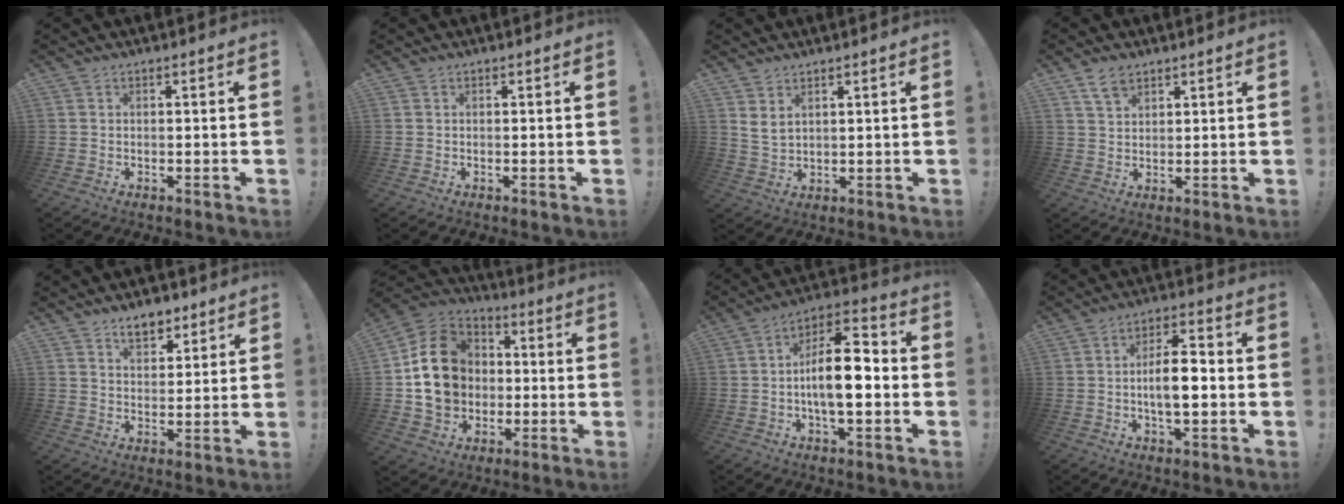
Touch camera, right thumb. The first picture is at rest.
{"total": 0.0}
{"total": 4.2, "force": [2.7, 1.8, 2.6], "torque": [-0.051, -0.012, 0.053]}
{"total": 5.1, "force": [3.6, 2.8, 2.3], "torque": [-0.041, -0.010, 0.066]}
{"total": 7.4, "force": [5.2, 4.3, 3.1], "torque": [-0.037, -0.025, 0.094]}
{"total": 18.2, "force": [0.6, 15.6, 9.5], "torque": [-0.135, 0.019, 0.023]}
{"total": 13.8, "force": [-1.9, 5.8, 12.4], "torque": [-0.209, 0.011, -0.037]}
{"total": 8.8, "force": [-1.2, 3.8, 7.9], "torque": [-0.141, 0.009, -0.026]}